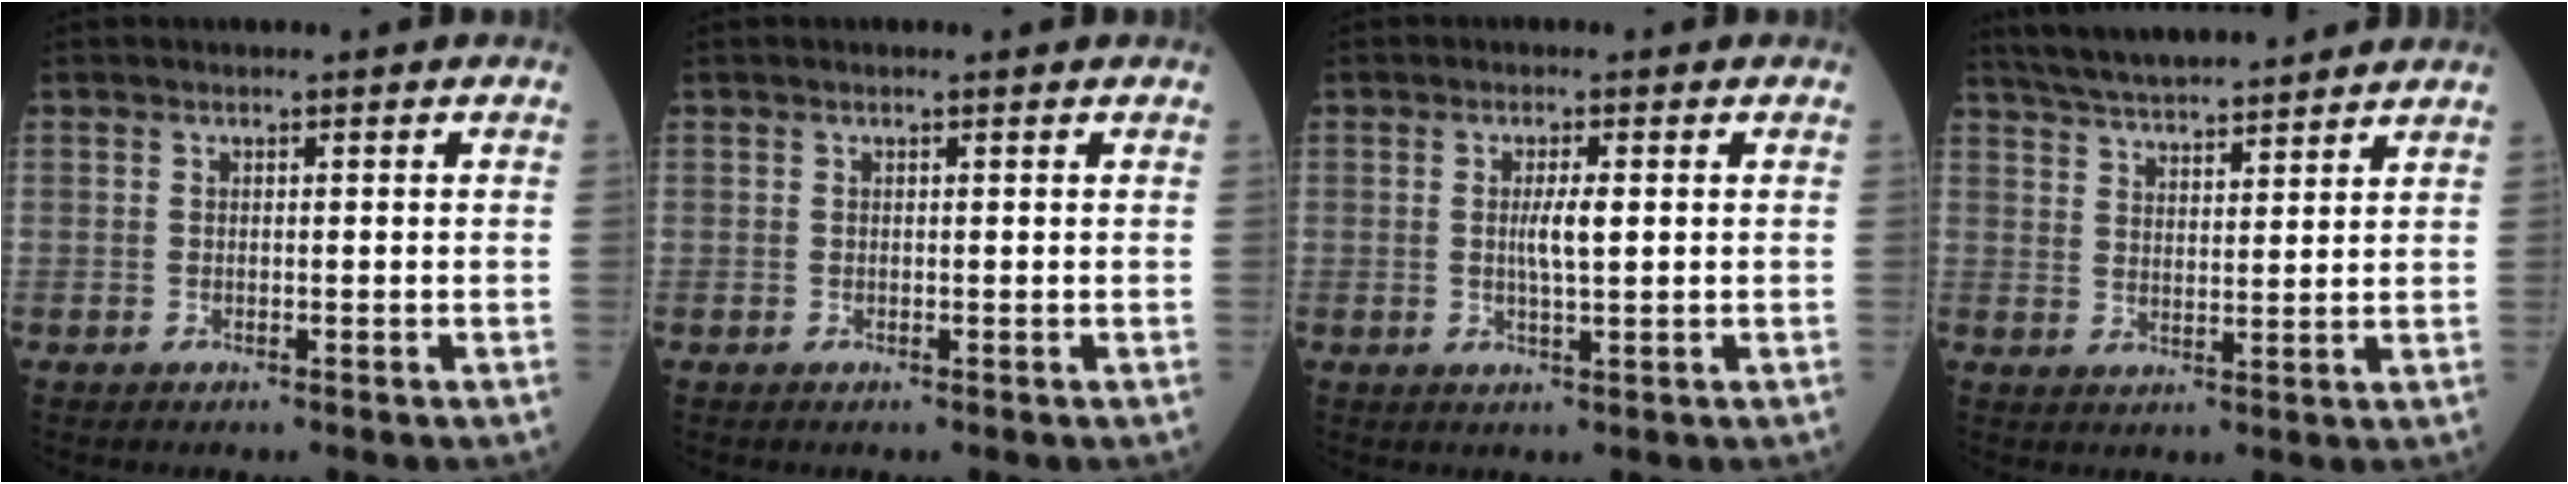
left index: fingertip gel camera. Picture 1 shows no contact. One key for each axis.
{"total": 0.0}
{"total": 3.0, "fx": 0.3, "fy": 0.2, "fz": 3.0, "tx": -0.057, "ty": -0.003, "tz": 0.007}
{"total": 13.6, "fx": 12.4, "fy": 1.4, "fz": 5.5, "tx": -0.098, "ty": 0.021, "tz": 0.193}